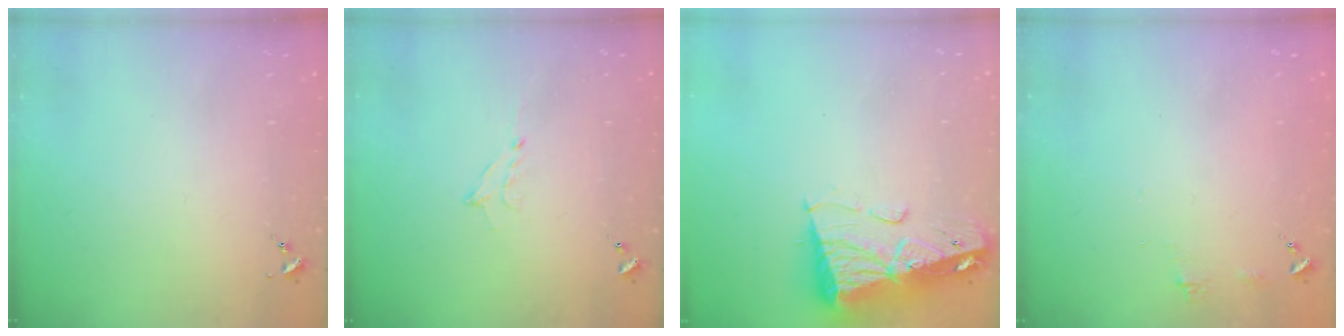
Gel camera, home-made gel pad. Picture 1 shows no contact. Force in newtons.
{"total": 5.2, "press": 5.2, "slide": 0.3}
{"total": 14.6, "press": 14.6, "slide": 1.6}
{"total": 4.5, "press": 4.5, "slide": 0.5}